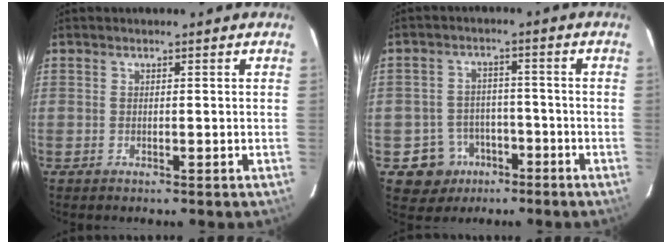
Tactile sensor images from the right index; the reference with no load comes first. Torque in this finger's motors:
{"motor_torque": [-0.01, 0.04, -0.18, -0.13]}